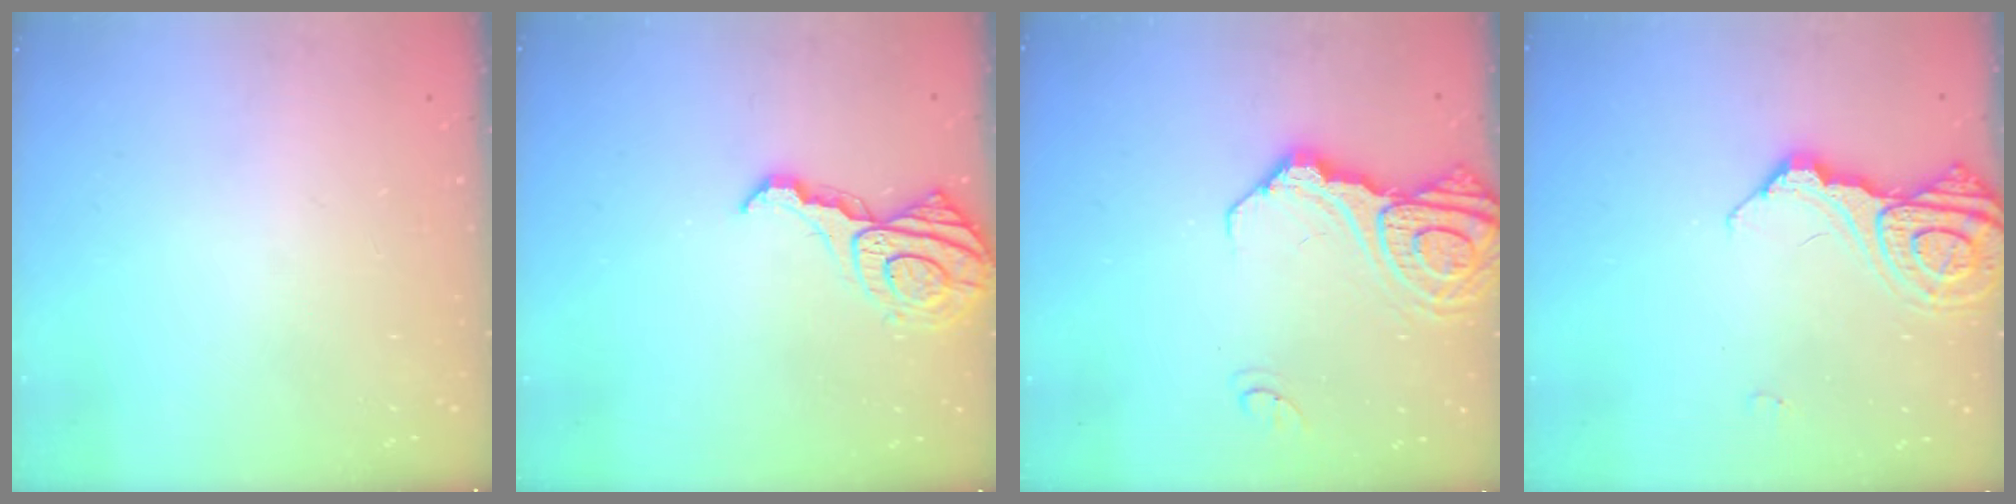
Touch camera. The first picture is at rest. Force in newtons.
{"total": 13.7, "press": 13.7, "slide": 0.4}
{"total": 15.6, "press": 15.5, "slide": 1.9}
{"total": 13.0, "press": 13.0, "slide": 1.5}